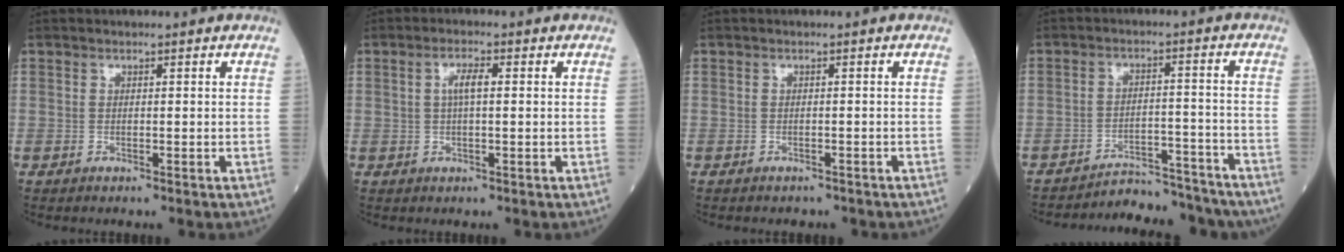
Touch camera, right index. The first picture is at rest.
{"total": 2.9, "force": [0.5, 0.6, 2.8], "torque": [-0.057, 0.007, 0.009]}
{"total": 3.3, "force": [-2.8, 1.4, 0.8], "torque": [-0.014, 0.000, -0.031]}
{"total": 11.2, "force": [-10.9, 2.2, 0.8], "torque": [0.003, 0.026, -0.153]}